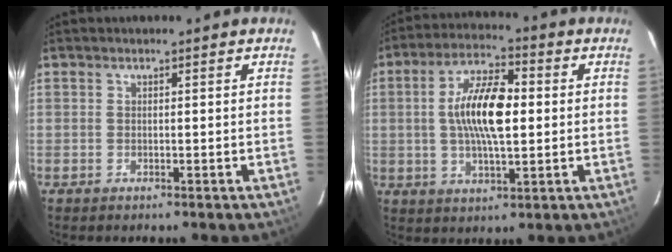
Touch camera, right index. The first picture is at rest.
{"total": 12.1, "force": [0.7, 4.5, 11.2], "torque": [-0.209, 0.011, 0.010]}